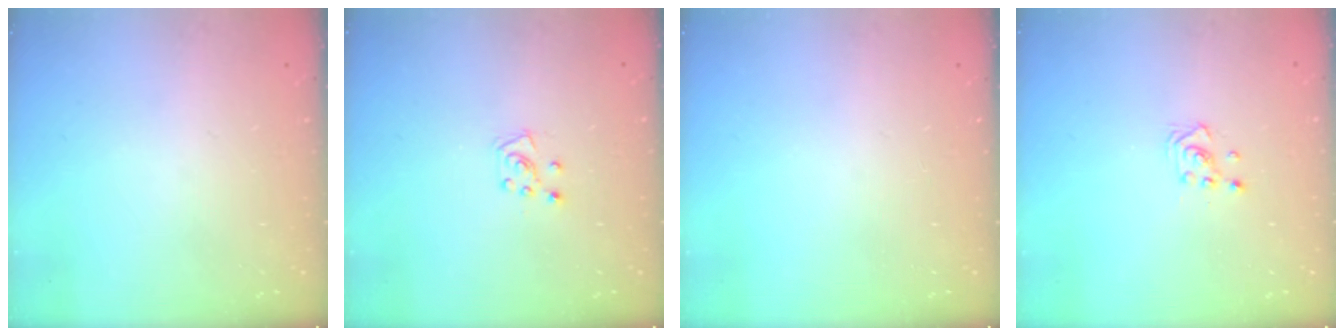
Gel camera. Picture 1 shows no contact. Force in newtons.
{"total": 6.2, "press": 6.1, "slide": 0.6}
{"total": 0.0}
{"total": 2.8, "press": 2.8, "slide": 0.3}